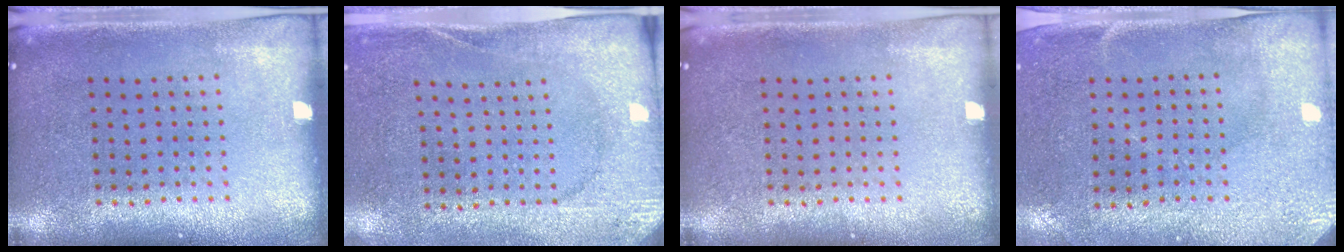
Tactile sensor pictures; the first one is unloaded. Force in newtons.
{"total": 2.7, "press": 2.3, "slide": 1.3}
{"total": 0.0}
{"total": 3.0, "press": 2.4, "slide": 1.8}